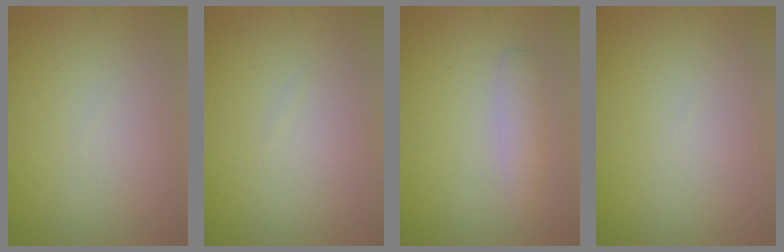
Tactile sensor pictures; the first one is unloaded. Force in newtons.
{"total": 0.0}
{"total": 2.0, "press": 2.0, "slide": 0.2}
{"total": 0.0}